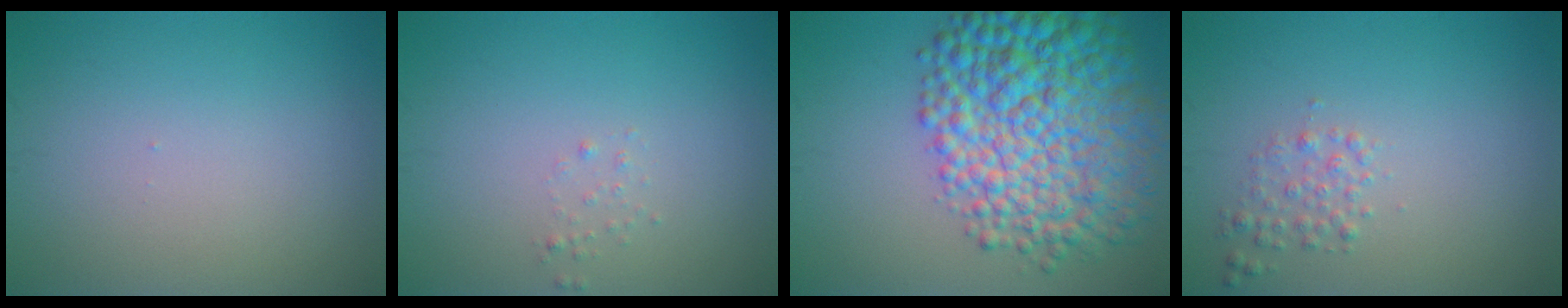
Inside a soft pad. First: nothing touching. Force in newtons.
{"total": 0.6, "press": 0.6, "slide": 0.1}
{"total": 11.7, "press": 11.7, "slide": 0.2}
{"total": 1.5, "press": 1.5, "slide": 0.0}